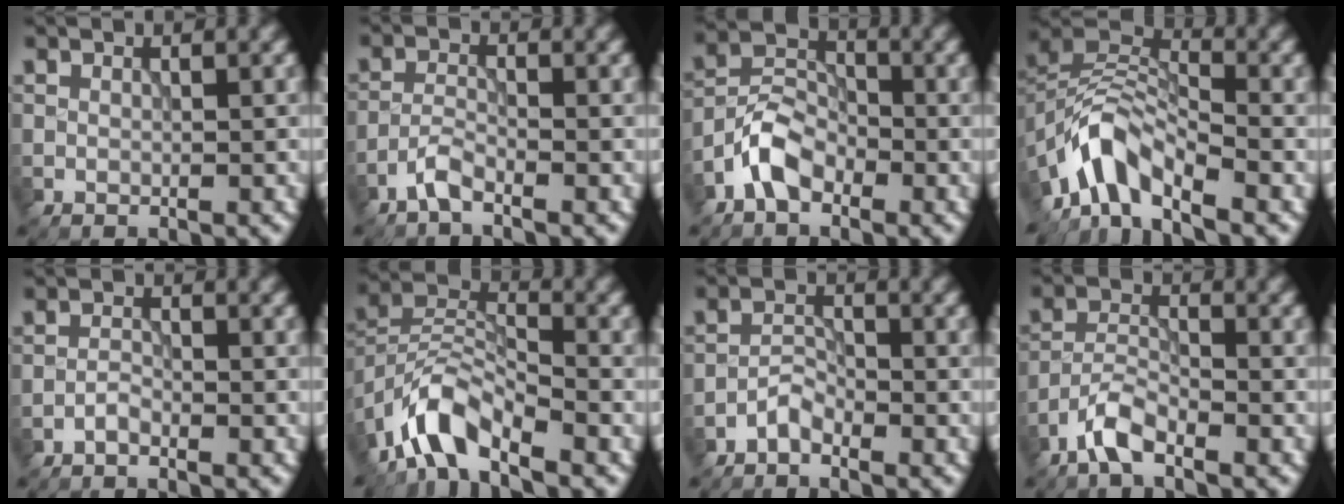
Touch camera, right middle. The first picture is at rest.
{"total": 2.0, "force": [-1.6, 0.4, 1.2], "torque": [-0.028, 0.003, -0.041]}
{"total": 4.0, "force": [-2.4, 2.3, 2.1], "torque": [-0.039, 0.011, -0.058]}
{"total": 5.8, "force": [-4.3, 2.3, 3.2], "torque": [-0.050, 0.004, -0.094]}
{"total": 0.9, "force": [-0.8, 0.2, 0.5], "torque": [-0.009, 0.002, -0.018]}
{"total": 5.9, "force": [-4.5, 2.0, 3.3], "torque": [-0.055, 0.006, -0.097]}
{"total": 1.7, "force": [-1.5, 0.6, 0.7], "torque": [-0.011, 0.008, -0.033]}
{"total": 3.2, "force": [-2.4, 0.9, 1.9], "torque": [-0.039, 0.007, -0.056]}